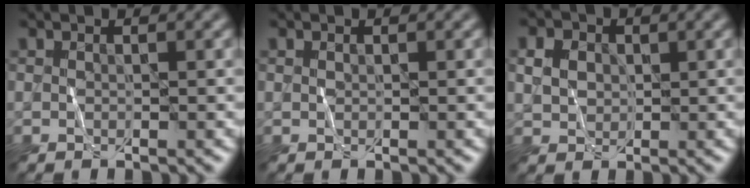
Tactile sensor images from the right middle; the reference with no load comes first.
{"total": 0.0}
{"total": 3.1, "force": [0.8, 2.5, 1.6], "torque": [-0.041, 0.004, 0.020]}